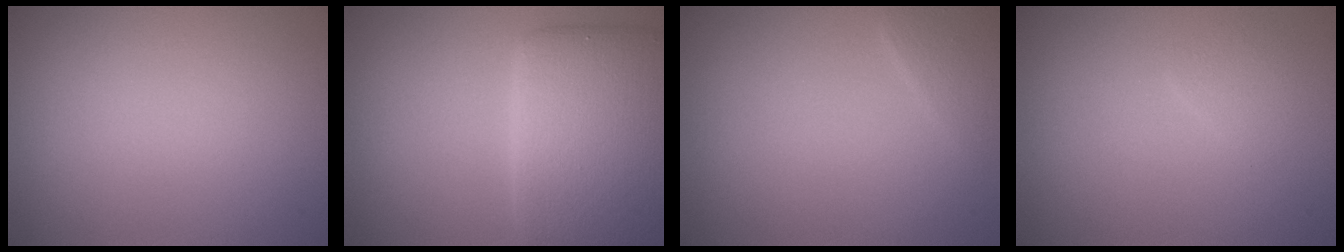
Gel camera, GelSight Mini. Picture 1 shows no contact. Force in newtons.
{"total": 8.1, "press": 8.1, "slide": 0.2}
{"total": 1.3, "press": 1.3, "slide": 0.1}
{"total": 1.0, "press": 1.0, "slide": 0.0}